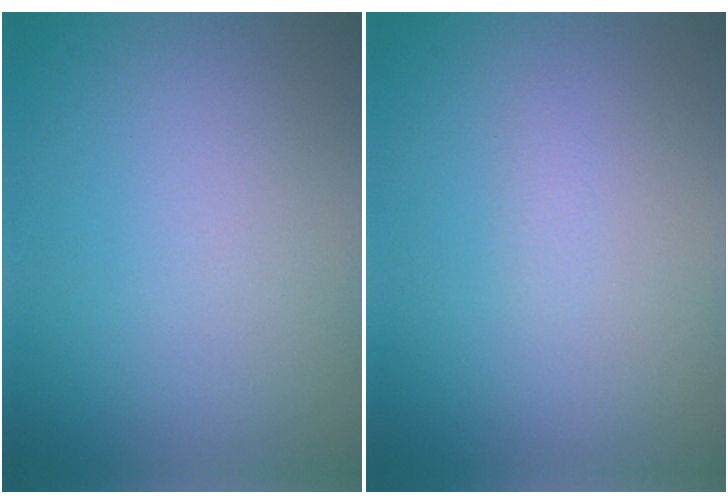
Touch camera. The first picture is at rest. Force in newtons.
{"total": 0.6, "press": 0.6, "slide": 0.1}